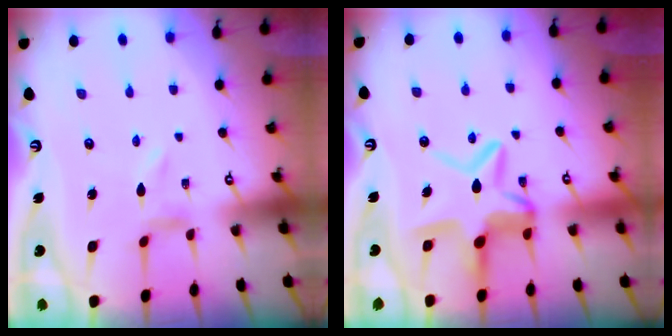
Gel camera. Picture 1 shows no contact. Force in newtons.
{"total": 11.5, "press": 11.4, "slide": 1.2}